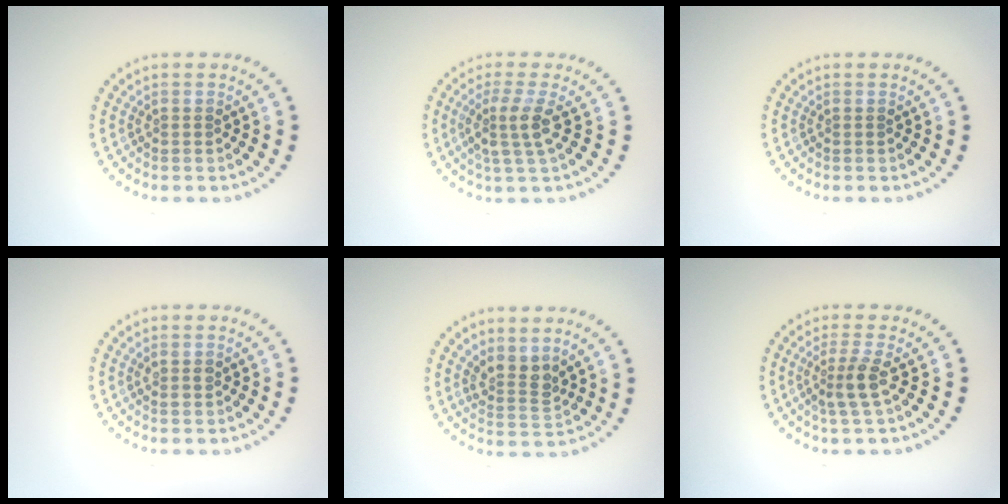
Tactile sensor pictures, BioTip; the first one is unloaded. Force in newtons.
{"total": 2.9, "press": 2.3, "slide": 1.8}
{"total": 0.0}
{"total": 0.9, "press": 0.8, "slide": 0.4}
{"total": 2.6, "press": 1.9, "slide": 1.7}
{"total": 2.4, "press": 1.8, "slide": 1.6}